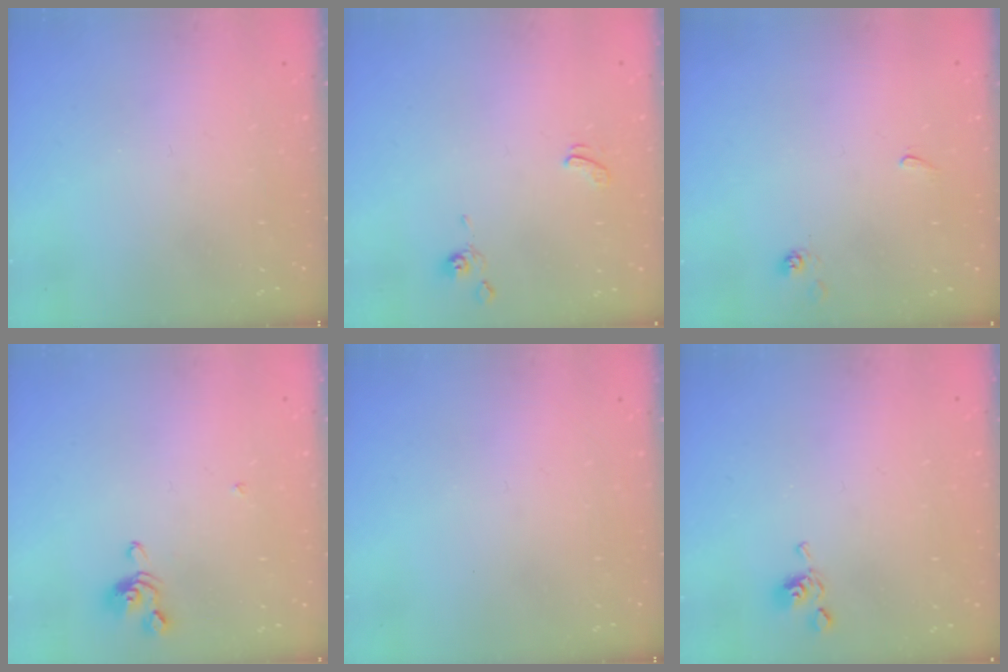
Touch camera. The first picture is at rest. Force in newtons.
{"total": 1.7, "press": 1.6, "slide": 0.3}
{"total": 4.1, "press": 4.1, "slide": 0.4}
{"total": 2.1, "press": 2.1, "slide": 0.3}
{"total": 0.0}
{"total": 5.7, "press": 5.7, "slide": 0.0}